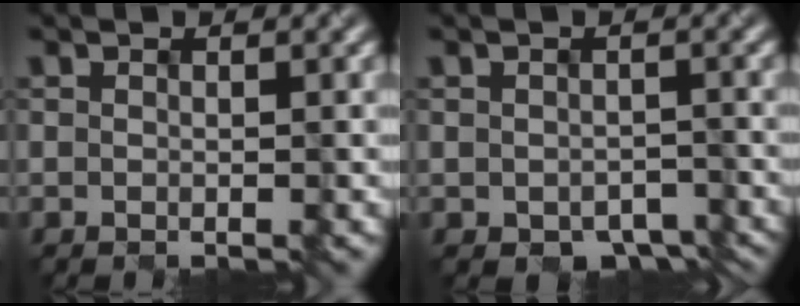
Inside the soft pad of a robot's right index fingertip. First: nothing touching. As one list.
[{"total": 2.9, "force": [-2.0, 1.8, 1.2], "torque": [-0.013, -0.007, -0.012]}]